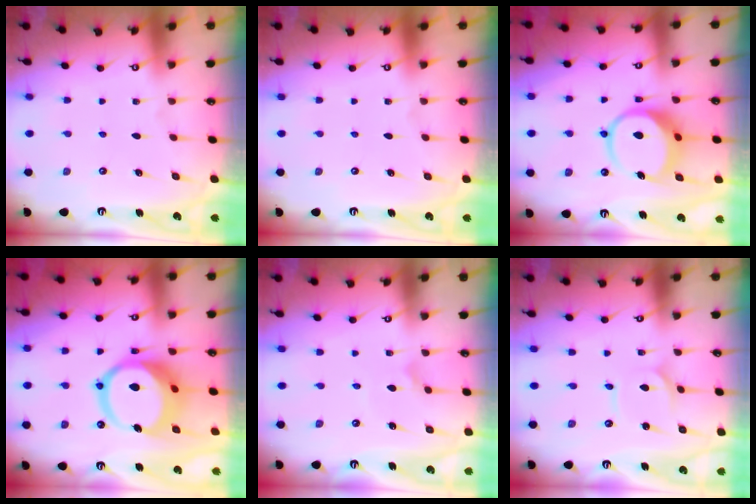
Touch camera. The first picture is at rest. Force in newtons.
{"total": 0.0}
{"total": 9.6, "press": 9.5, "slide": 1.3}
{"total": 15.0, "press": 14.8, "slide": 1.8}
{"total": 2.3, "press": 2.3, "slide": 0.2}
{"total": 2.4, "press": 2.4, "slide": 0.3}